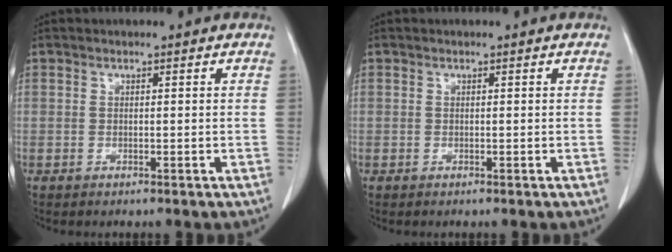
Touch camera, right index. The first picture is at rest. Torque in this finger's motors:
{"motor_torque": [-0.06, 0.00, -0.02, -0.02]}